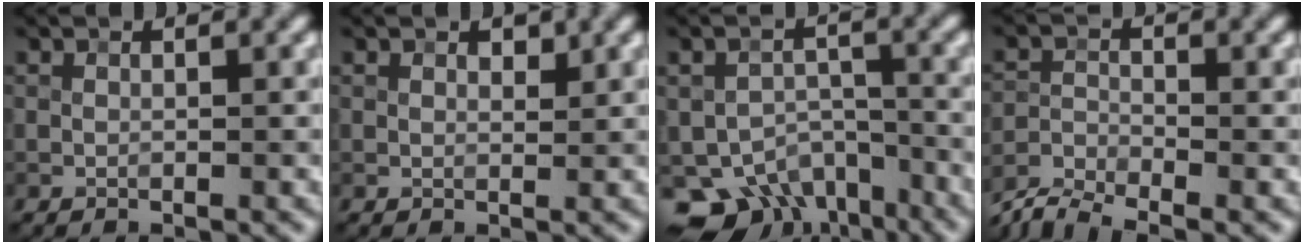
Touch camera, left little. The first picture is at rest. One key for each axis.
{"total": 1.1, "fx": 0.9, "fy": 0.5, "fz": 0.4, "tx": -0.009, "ty": 0.000, "tz": 0.017}
{"total": 8.4, "fx": -5.9, "fy": 5.0, "fz": 3.3, "tx": -0.053, "ty": -0.014, "tz": -0.087}
{"total": 4.2, "fx": -3.8, "fy": 0.7, "fz": 1.5, "tx": -0.029, "ty": -0.005, "tz": -0.085}